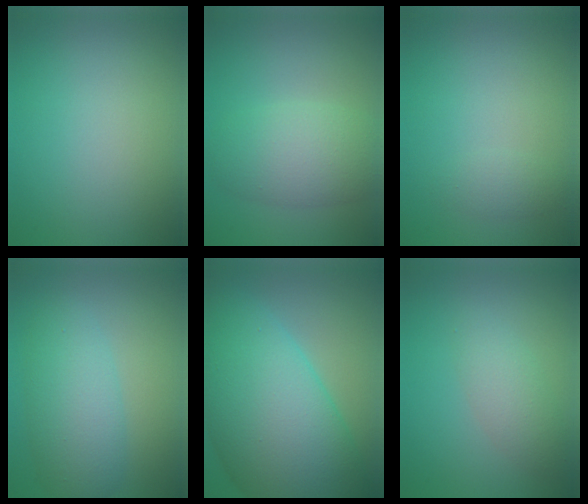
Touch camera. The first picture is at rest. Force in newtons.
{"total": 5.2, "press": 5.2, "slide": 0.1}
{"total": 1.1, "press": 1.1, "slide": 0.0}
{"total": 5.2, "press": 5.2, "slide": 0.1}
{"total": 15.1, "press": 15.1, "slide": 0.4}
{"total": 2.4, "press": 2.4, "slide": 0.2}